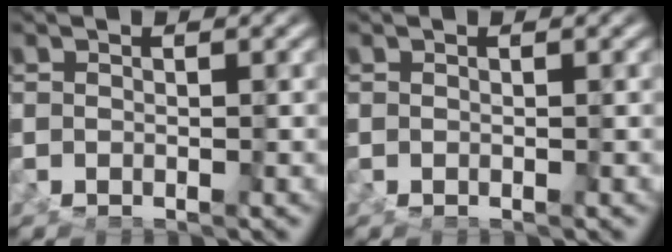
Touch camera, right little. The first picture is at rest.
{"total": 0.0}